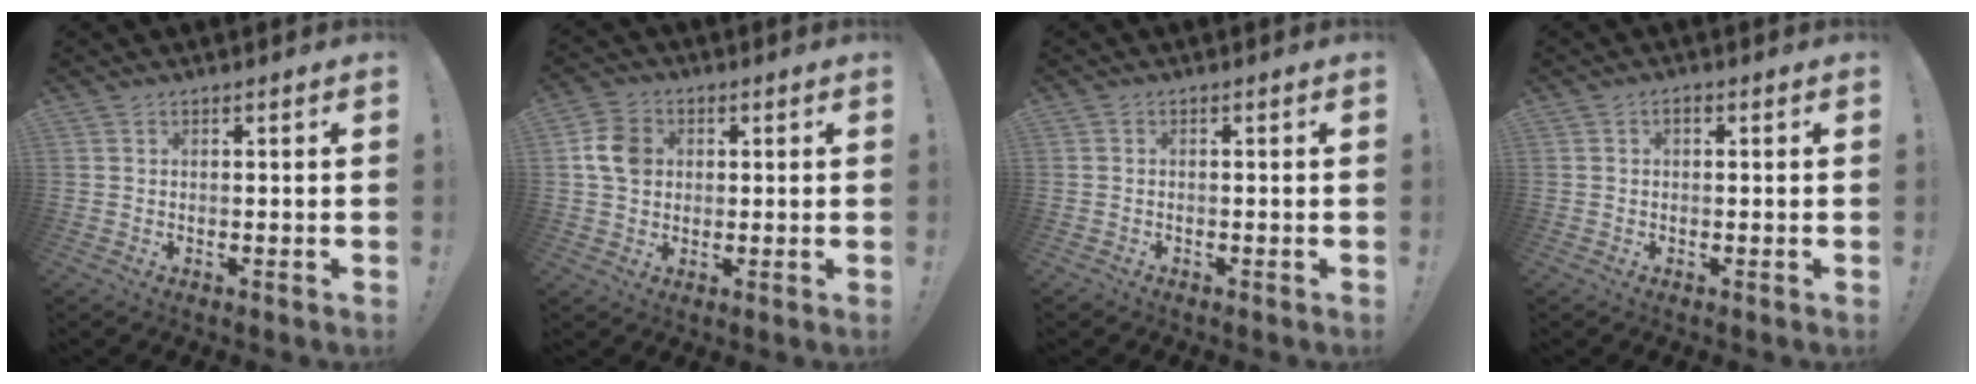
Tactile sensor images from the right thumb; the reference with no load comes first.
{"total": 8.3, "force": [1.3, 6.9, 4.4], "torque": [-0.070, 0.011, 0.028]}
{"total": 0.6, "force": [-0.4, 0.4, 0.0], "torque": [-0.004, 0.004, -0.006]}
{"total": 1.1, "force": [-0.1, 0.7, 0.9], "torque": [-0.017, 0.004, -0.003]}